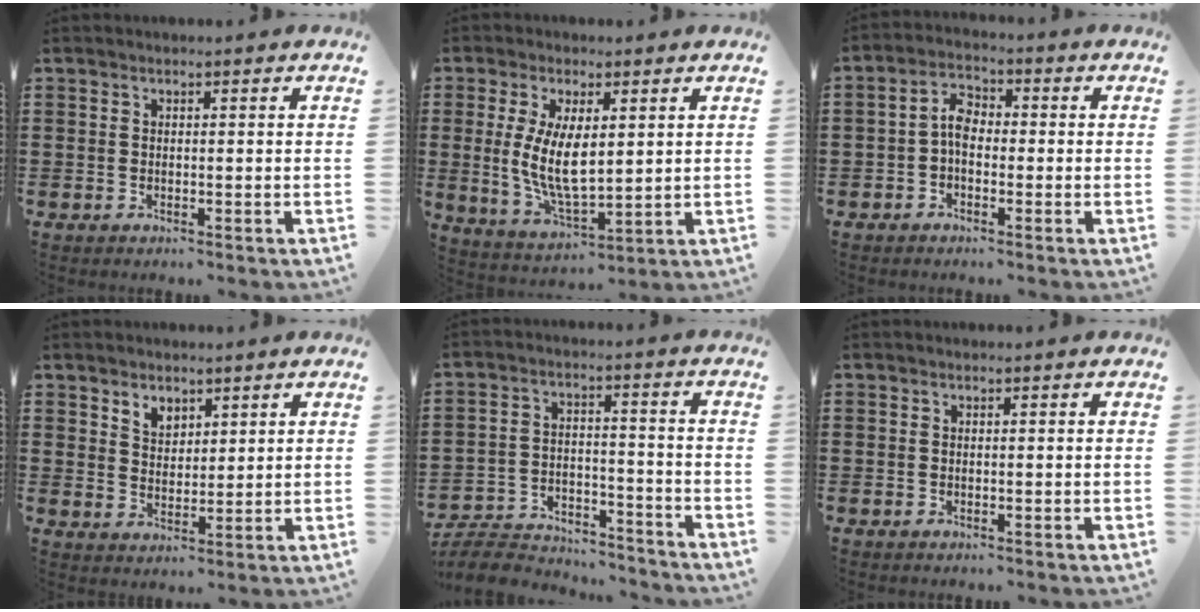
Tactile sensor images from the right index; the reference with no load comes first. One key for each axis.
{"total": 8.7, "fx": 0.9, "fy": 3.8, "fz": 7.7, "tx": -0.151, "ty": -0.002, "tz": 0.016}
{"total": 4.1, "fx": -0.7, "fy": 2.5, "fz": 3.2, "tx": -0.069, "ty": 0.008, "tz": -0.017}
{"total": 3.4, "fx": 2.6, "fy": 2.1, "fz": 0.5, "tx": -0.018, "ty": 0.006, "tz": 0.049}
{"total": 6.8, "fx": -6.5, "fy": 1.4, "fz": 1.4, "tx": -0.036, "ty": 0.015, "tz": -0.129}
{"total": 0.0}